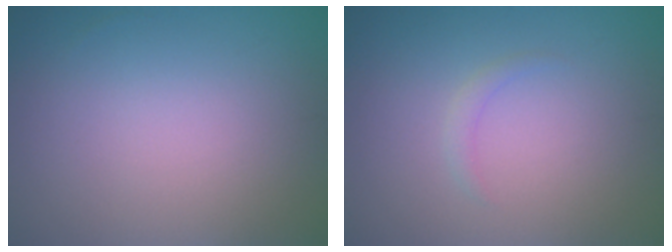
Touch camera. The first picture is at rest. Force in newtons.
{"total": 0.8, "press": 0.8, "slide": 0.0}